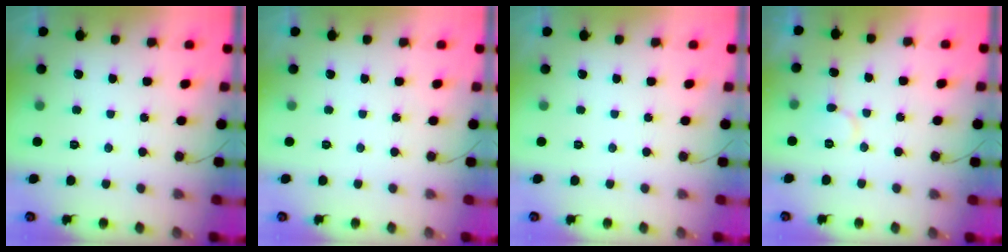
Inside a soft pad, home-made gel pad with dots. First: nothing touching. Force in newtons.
{"total": 0.0}
{"total": 0.0}
{"total": 6.9, "press": 6.9, "slide": 0.1}